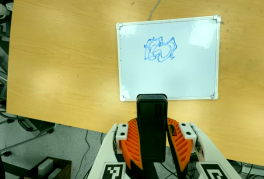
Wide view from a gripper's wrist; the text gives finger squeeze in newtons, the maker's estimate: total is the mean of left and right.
{"total": 9.0, "left": 7.1, "right": 10.8}